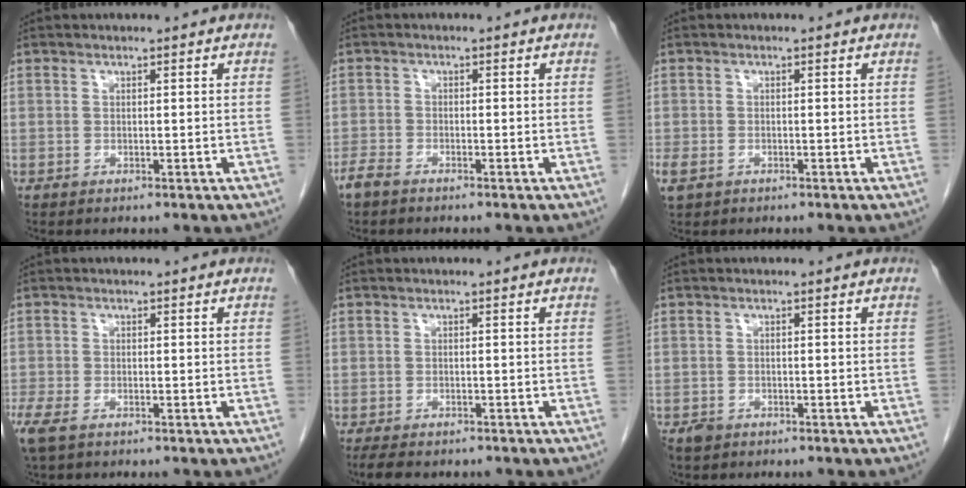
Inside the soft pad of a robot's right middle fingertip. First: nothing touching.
{"total": 2.3, "force": [-2.0, 0.7, 1.0], "torque": [-0.024, -0.002, -0.036]}
{"total": 2.8, "force": [-1.5, 1.9, 1.4], "torque": [-0.035, -0.003, -0.020]}
{"total": 5.6, "force": [-3.7, 2.5, 3.4], "torque": [-0.084, -0.015, -0.065]}
{"total": 5.7, "force": [-4.7, 1.8, 2.6], "torque": [-0.043, -0.012, -0.067]}
{"total": 1.6, "force": [-1.1, 1.1, 0.3], "torque": [-0.013, 0.002, -0.016]}